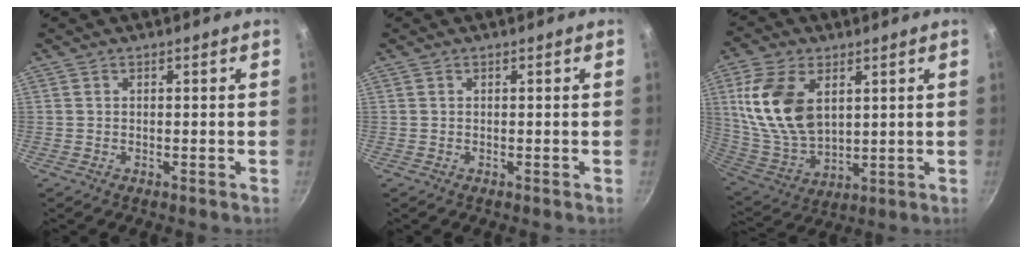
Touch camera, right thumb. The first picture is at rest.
{"total": 0.0}
{"total": 16.5, "force": [4.6, 10.2, 12.2], "torque": [-0.221, -0.021, 0.104]}